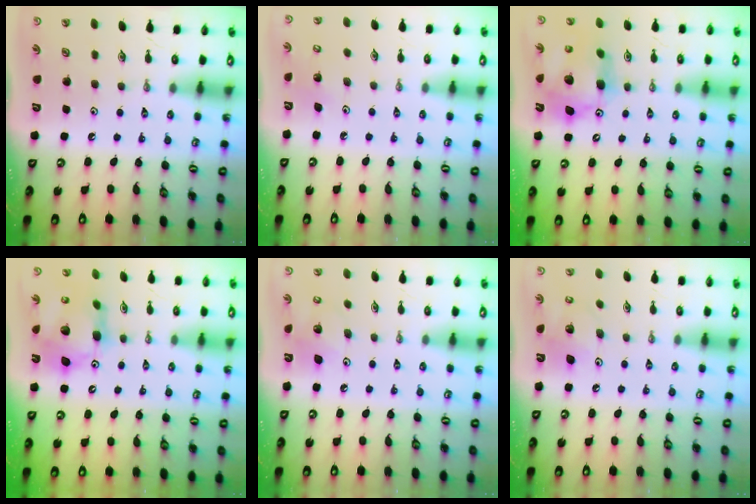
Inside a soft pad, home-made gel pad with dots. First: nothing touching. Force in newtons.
{"total": 3.2, "press": 3.2, "slide": 0.2}
{"total": 14.5, "press": 14.4, "slide": 1.3}
{"total": 15.6, "press": 15.5, "slide": 1.8}
{"total": 8.7, "press": 8.5, "slide": 1.9}
{"total": 8.9, "press": 8.6, "slide": 2.3}